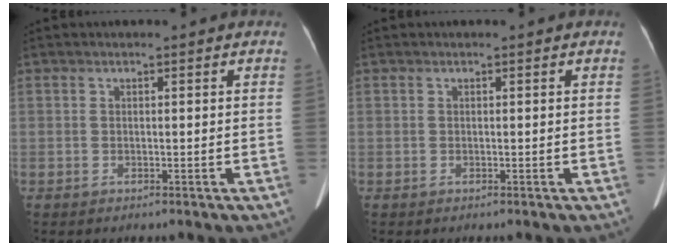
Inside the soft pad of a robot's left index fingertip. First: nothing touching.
{"total": 0.0}